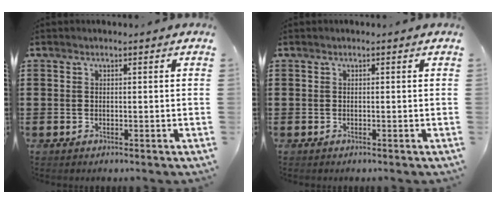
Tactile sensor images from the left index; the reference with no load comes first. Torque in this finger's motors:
{"motor_torque": [-0.02, -0.02, 0.00, 0.00]}